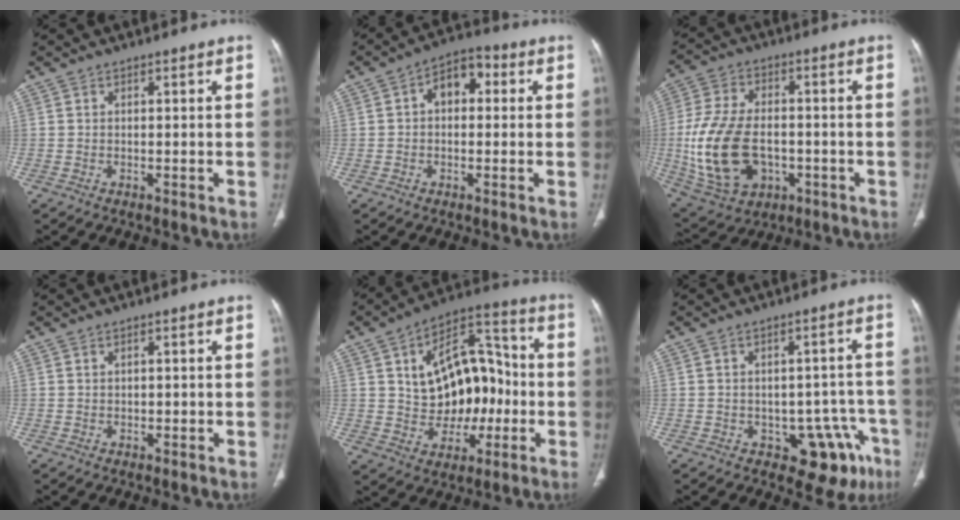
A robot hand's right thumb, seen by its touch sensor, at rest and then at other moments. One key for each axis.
{"total": 7.0, "fx": 0.9, "fy": 4.5, "fz": 5.2, "tx": -0.056, "ty": 0.024, "tz": 0.002}
{"total": 18.6, "fx": -2.9, "fy": 12.2, "fz": 13.8, "tx": -0.275, "ty": 0.007, "tz": -0.032}
{"total": 0.6, "fx": 0.1, "fy": 0.5, "fz": 0.3, "tx": -0.002, "ty": 0.002, "tz": 0.000}
{"total": 18.8, "fx": 0.2, "fy": 12.5, "fz": 14.0, "tx": -0.162, "ty": 0.038, "tz": 0.011}
{"total": 11.0, "fx": -5.5, "fy": 6.7, "fz": 6.7, "tx": -0.035, "ty": 0.034, "tz": -0.064}